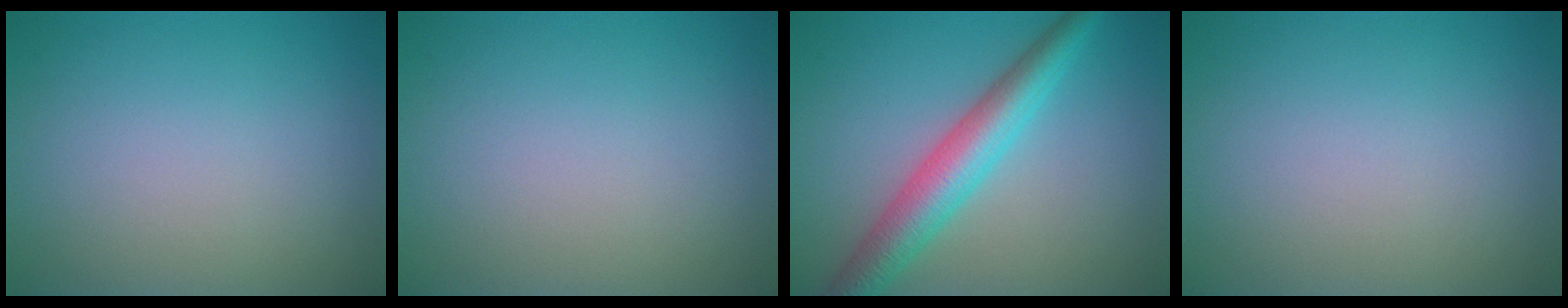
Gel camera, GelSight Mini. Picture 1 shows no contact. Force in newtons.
{"total": 0.0}
{"total": 5.5, "press": 5.5, "slide": 0.1}
{"total": 0.0}